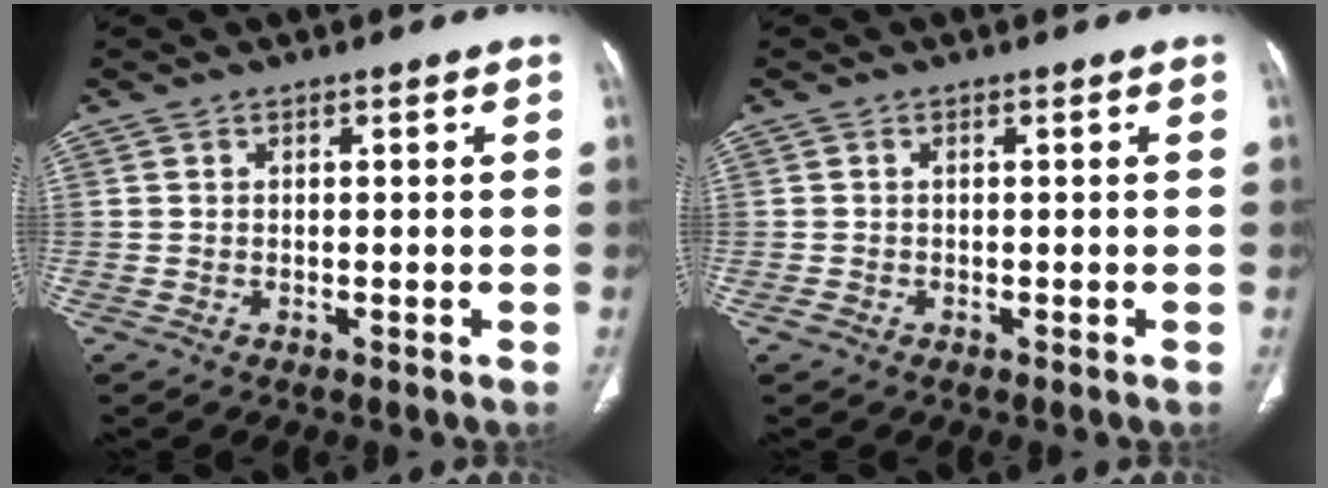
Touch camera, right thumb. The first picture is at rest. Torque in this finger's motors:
{"motor_torque": [0.01, 0.20, -0.33, 0.20, 0.02]}